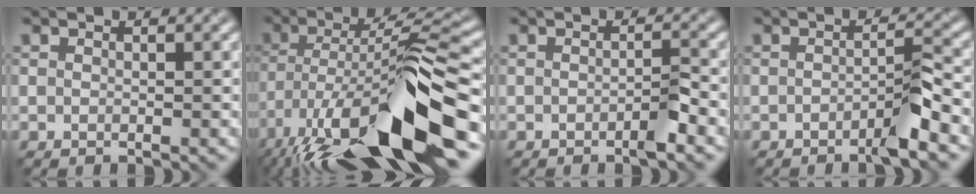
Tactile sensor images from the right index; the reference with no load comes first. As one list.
[{"total": 16.7, "force": [-7.9, 4.2, 14.1], "torque": [-0.253, 0.002, -0.141]}, {"total": 1.8, "force": [-1.0, 0.2, 1.5], "torque": [-0.022, 0.002, -0.018]}, {"total": 2.7, "force": [-1.4, 0.2, 2.3], "torque": [-0.037, 0.009, -0.029]}]